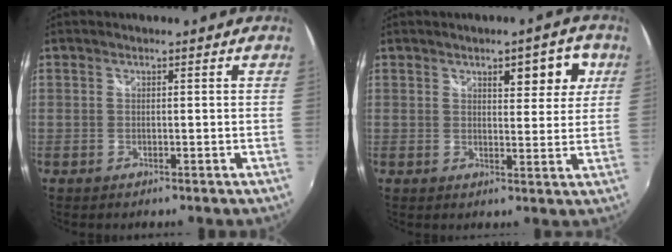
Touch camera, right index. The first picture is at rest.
{"total": 6.8, "force": [3.1, 2.8, 5.4], "torque": [-0.067, 0.016, 0.044]}